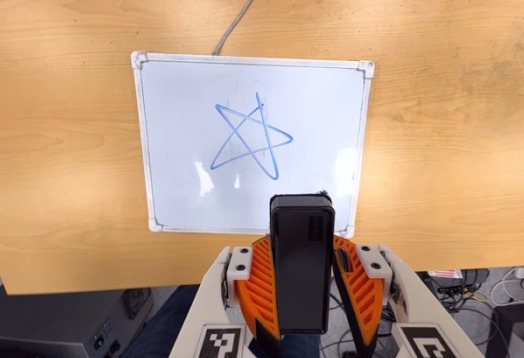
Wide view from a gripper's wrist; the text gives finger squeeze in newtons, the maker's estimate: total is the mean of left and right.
{"total": 6.1, "left": 5.5, "right": 6.8}